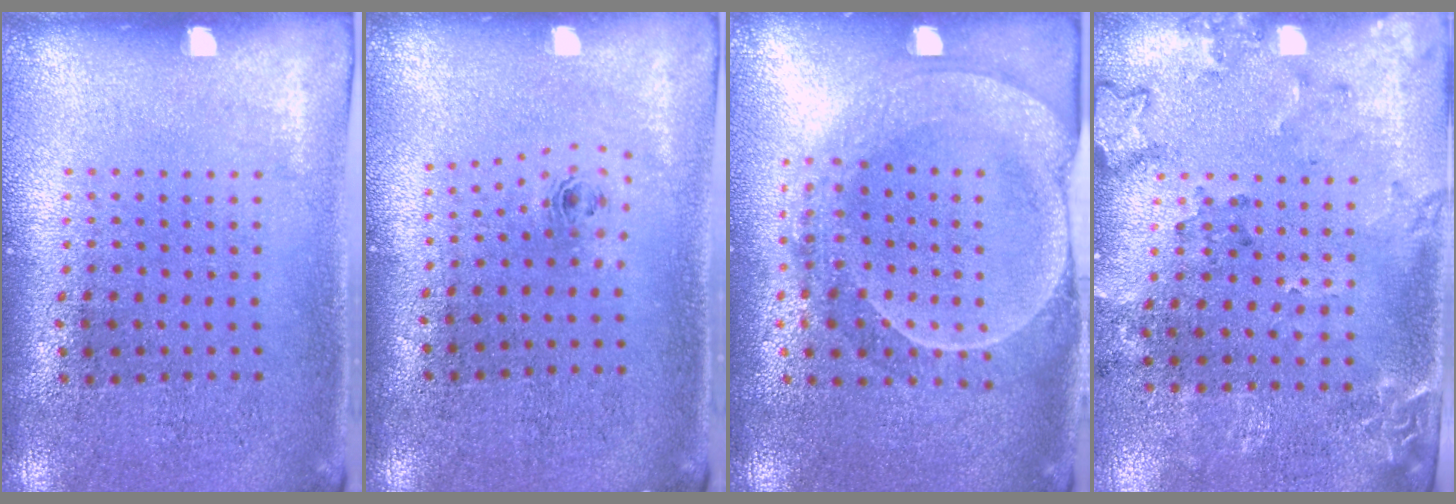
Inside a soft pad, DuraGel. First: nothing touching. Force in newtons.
{"total": 0.8, "press": 0.4, "slide": 0.7}
{"total": 2.0, "press": 1.9, "slide": 0.7}
{"total": 1.9, "press": 1.5, "slide": 1.1}